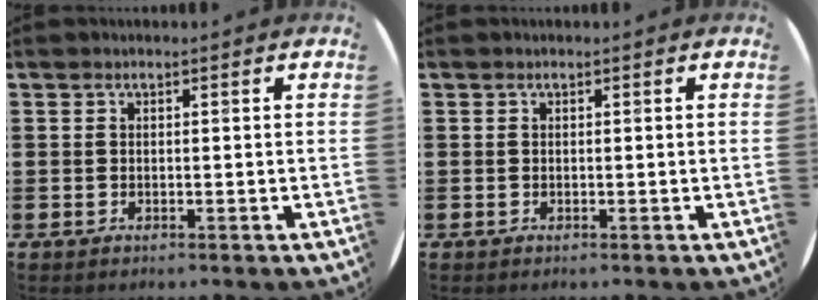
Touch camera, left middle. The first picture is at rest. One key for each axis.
{"total": 0.0}